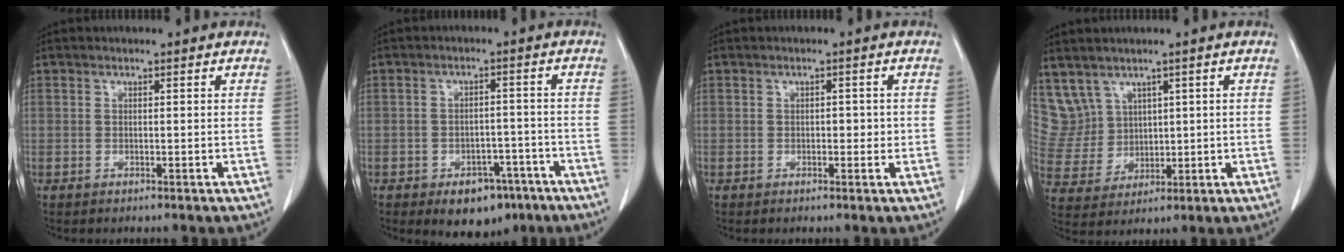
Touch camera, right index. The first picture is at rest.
{"total": 7.4, "force": [-4.6, 4.4, 3.8], "torque": [-0.041, 0.010, -0.060]}
{"total": 1.8, "force": [-0.2, 1.2, 1.4], "torque": [-0.014, 0.004, -0.002]}
{"total": 8.1, "force": [4.8, 6.6, 0.5], "torque": [-0.028, 0.035, 0.118]}